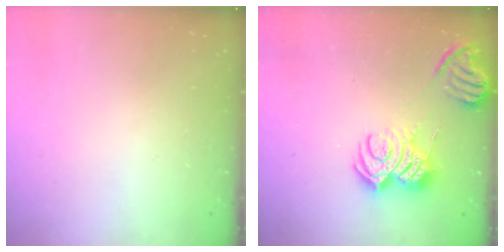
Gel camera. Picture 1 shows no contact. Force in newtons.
{"total": 8.2, "press": 8.2, "slide": 0.9}